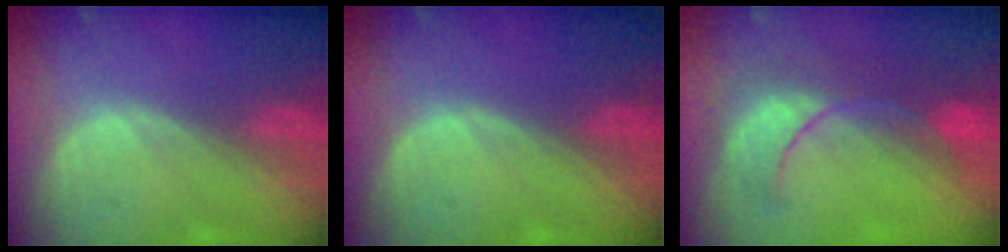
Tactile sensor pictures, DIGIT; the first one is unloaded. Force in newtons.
{"total": 0.0}
{"total": 8.7, "press": 8.4, "slide": 2.1}